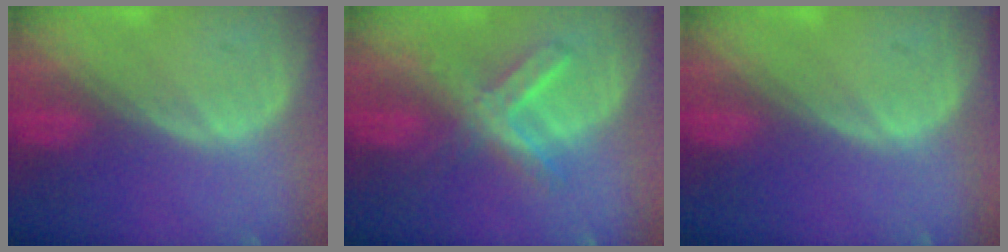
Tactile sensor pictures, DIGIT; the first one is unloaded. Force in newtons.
{"total": 7.2, "press": 6.4, "slide": 3.5}
{"total": 0.0}